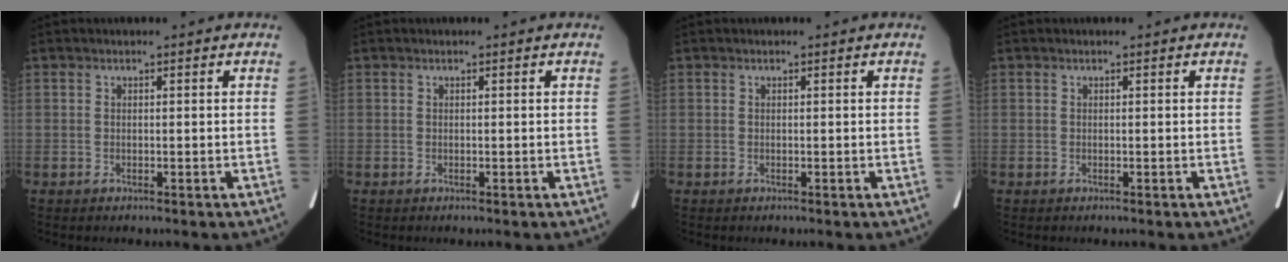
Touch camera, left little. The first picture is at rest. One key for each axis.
{"total": 0.0}
{"total": 0.0}
{"total": 0.0}